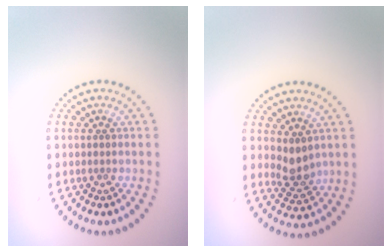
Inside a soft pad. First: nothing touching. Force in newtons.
{"total": 2.7, "press": 2.4, "slide": 1.1}